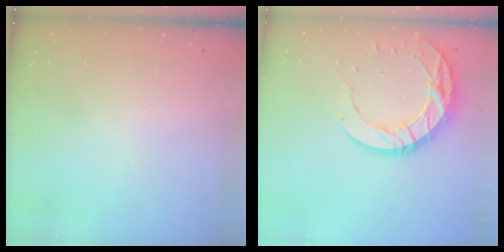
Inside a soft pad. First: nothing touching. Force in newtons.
{"total": 14.8, "press": 14.7, "slide": 1.1}